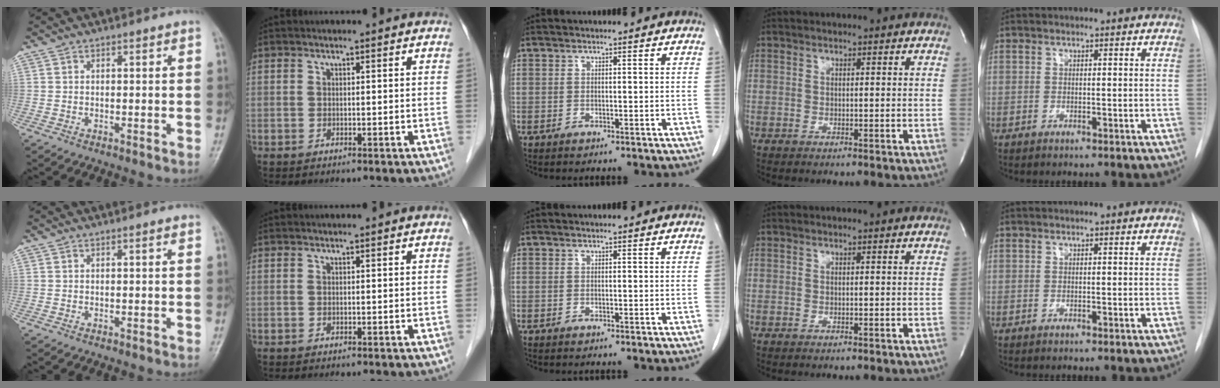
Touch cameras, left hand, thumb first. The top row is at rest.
{}